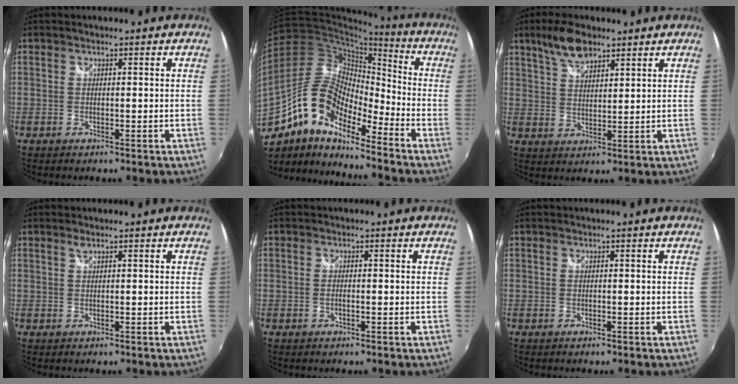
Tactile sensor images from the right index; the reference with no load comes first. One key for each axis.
{"total": 14.9, "fx": -9.7, "fy": 5.6, "fz": 9.8, "tx": -0.179, "ty": 0.010, "tz": -0.197}
{"total": 7.4, "fx": 5.2, "fy": 3.0, "fz": 4.4, "tx": -0.079, "ty": 0.015, "tz": 0.098}
{"total": 0.7, "fx": 0.6, "fy": 0.1, "fz": 0.5, "tx": -0.008, "ty": 0.002, "tz": 0.010}
{"total": 0.8, "fx": -0.3, "fy": 0.2, "fz": 0.7, "tx": -0.017, "ty": -0.001, "tz": -0.007}
{"total": 0.0}